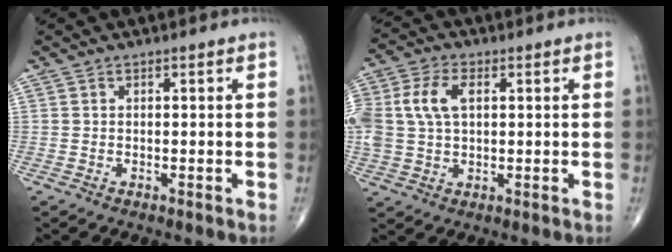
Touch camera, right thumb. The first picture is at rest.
{"total": 11.7, "force": [2.3, 7.5, 8.7], "torque": [-0.209, 0.010, 0.044]}